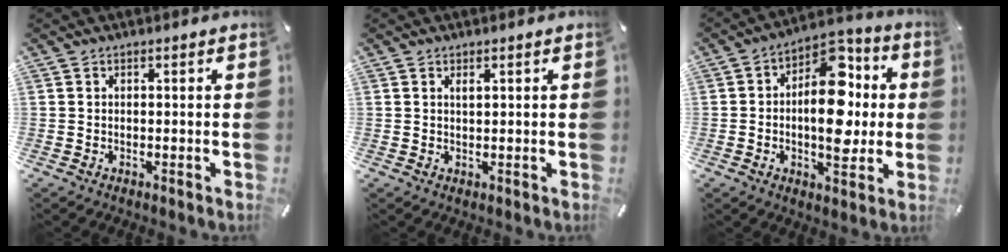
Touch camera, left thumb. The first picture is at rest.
{"total": 1.1, "force": [0.6, 0.4, 0.8], "torque": [-0.016, 0.001, 0.010]}
{"total": 16.8, "force": [0.9, 10.2, 13.3], "torque": [-0.183, -0.014, 0.016]}